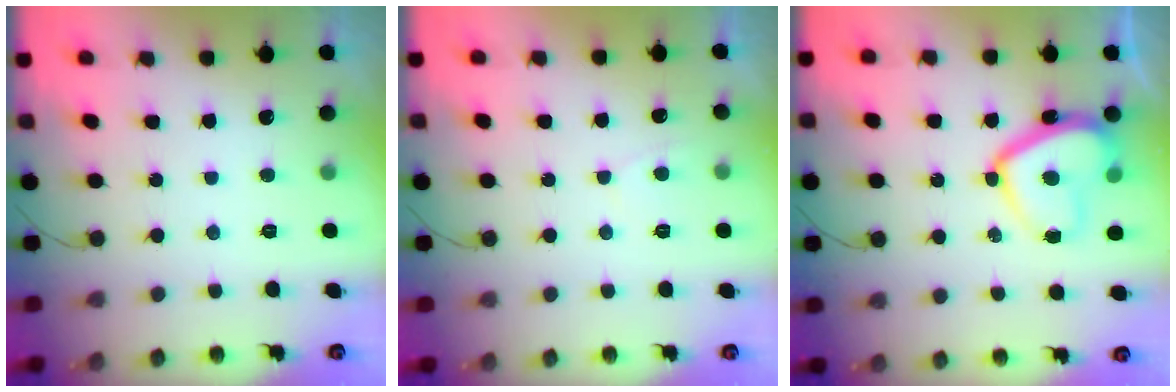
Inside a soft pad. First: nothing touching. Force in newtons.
{"total": 2.7, "press": 2.7, "slide": 0.3}
{"total": 13.7, "press": 13.6, "slide": 1.0}